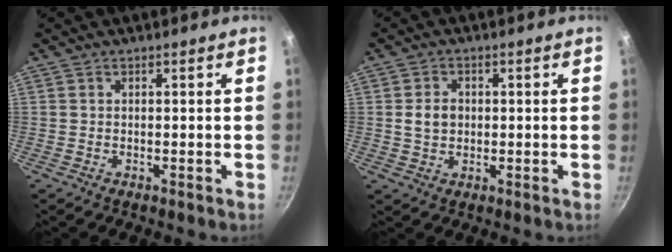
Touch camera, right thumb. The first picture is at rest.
{"total": 4.3, "force": [0.2, 3.4, 2.6], "torque": [-0.035, 0.005, 0.002]}